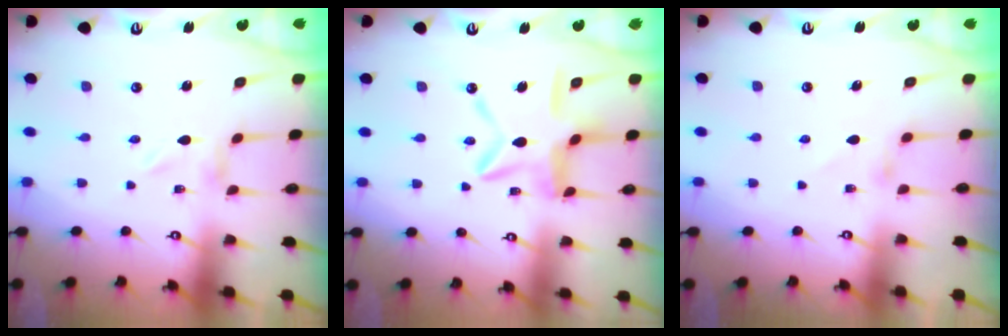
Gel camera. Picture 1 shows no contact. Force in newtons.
{"total": 12.7, "press": 12.6, "slide": 1.1}
{"total": 3.9, "press": 3.9, "slide": 0.5}